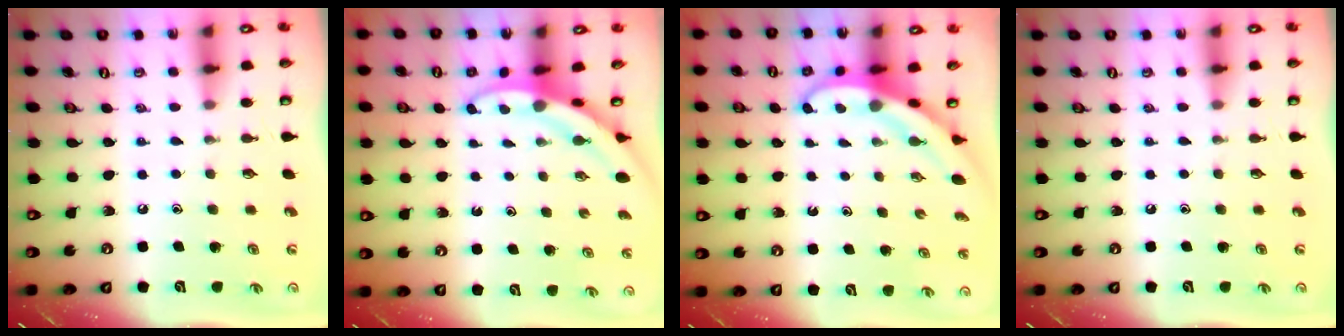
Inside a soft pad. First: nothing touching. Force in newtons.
{"total": 3.3, "press": 3.3, "slide": 0.2}
{"total": 4.3, "press": 4.2, "slide": 0.4}
{"total": 0.0}